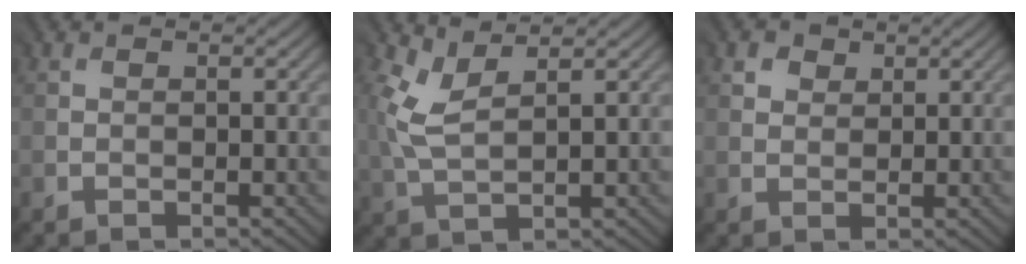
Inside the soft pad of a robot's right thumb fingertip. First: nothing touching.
{"total": 3.7, "force": [2.1, 1.3, 2.8], "torque": [-0.084, 0.002, 0.050]}
{"total": 1.7, "force": [1.2, 1.2, -0.1], "torque": [0.003, 0.000, 0.023]}